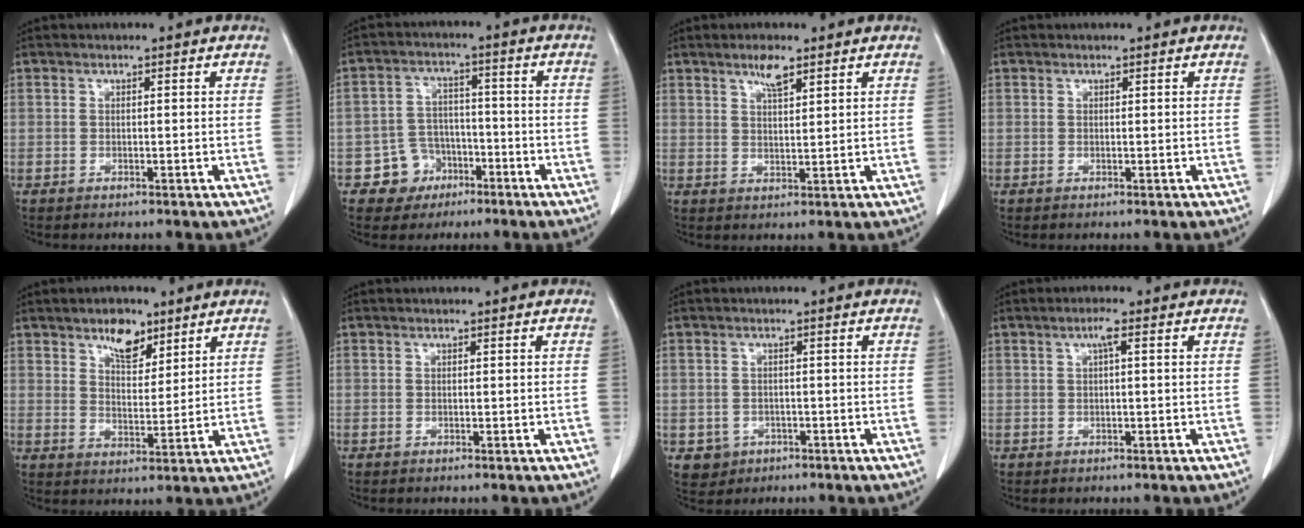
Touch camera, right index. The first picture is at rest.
{"total": 6.1, "force": [-3.2, 5.2, 0.4], "torque": [0.003, 0.016, -0.047]}
{"total": 3.5, "force": [2.4, 0.7, 2.4], "torque": [-0.045, 0.002, 0.044]}
{"total": 0.0}
{"total": 6.2, "force": [4.2, 2.9, 3.5], "torque": [-0.054, 0.000, 0.074]}
{"total": 0.0}
{"total": 3.3, "force": [-1.3, 3.0, 0.4], "torque": [-0.002, 0.008, -0.012]}
{"total": 1.8, "force": [0.6, 0.0, 1.7], "torque": [-0.033, 0.005, 0.009]}